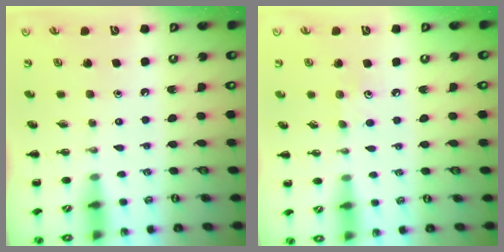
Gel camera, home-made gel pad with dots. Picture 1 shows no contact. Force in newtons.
{"total": 5.9, "press": 5.7, "slide": 1.5}